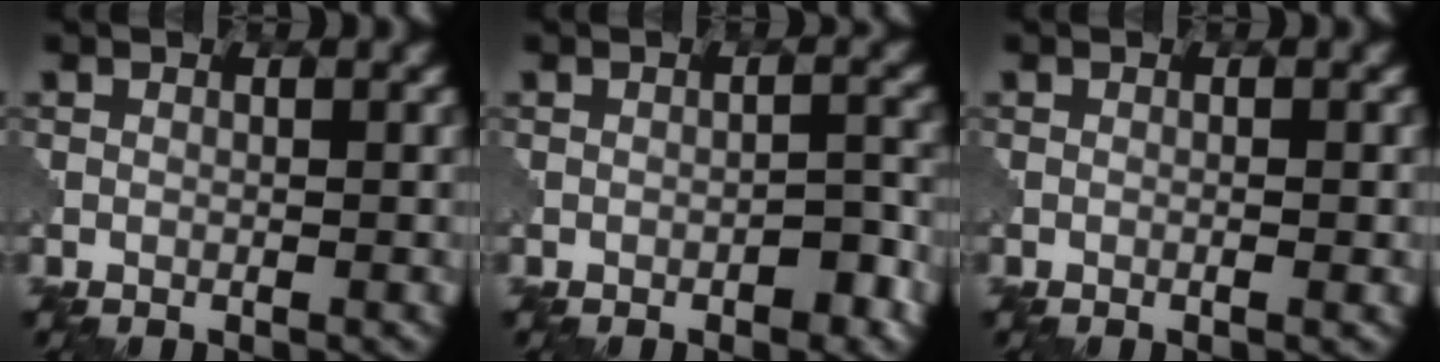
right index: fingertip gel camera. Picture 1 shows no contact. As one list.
[{"total": 2.1, "force": [-1.1, 0.8, 1.5], "torque": [-0.017, 0.006, -0.015]}, {"total": 0.8, "force": [-0.2, 0.0, 0.8], "torque": [-0.011, 0.000, -0.003]}]